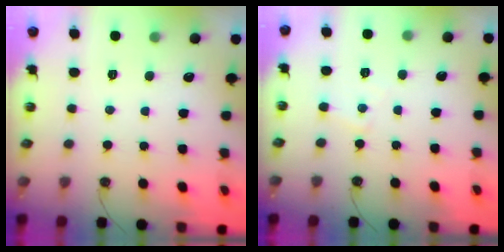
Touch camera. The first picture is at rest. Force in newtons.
{"total": 4.4, "press": 4.4, "slide": 0.6}